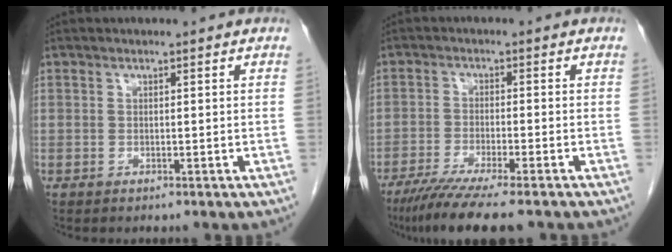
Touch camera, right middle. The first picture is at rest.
{"total": 10.0, "force": [-7.9, 0.1, 6.1], "torque": [-0.097, -0.027, -0.127]}